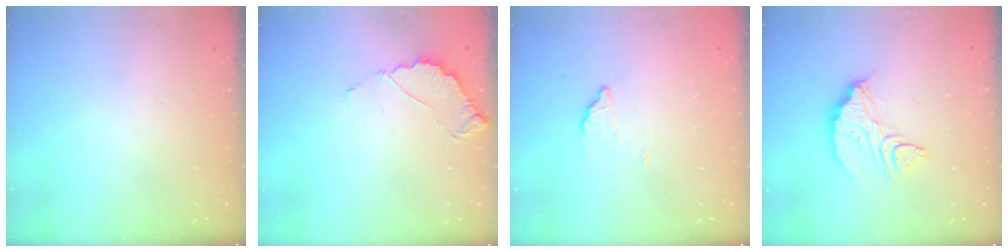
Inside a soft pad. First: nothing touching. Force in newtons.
{"total": 3.5, "press": 3.4, "slide": 0.2}
{"total": 2.4, "press": 2.4, "slide": 0.1}
{"total": 10.4, "press": 10.4, "slide": 0.5}